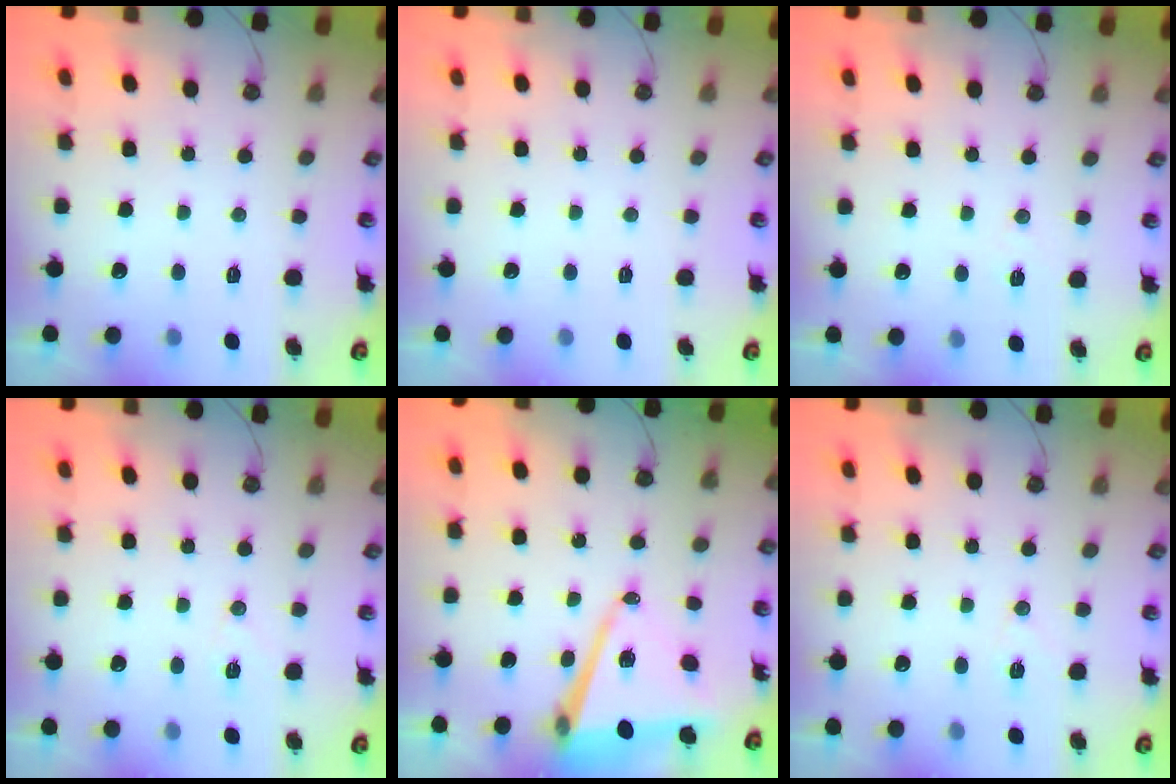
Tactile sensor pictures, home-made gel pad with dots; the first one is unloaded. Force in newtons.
{"total": 0.0}
{"total": 5.0, "press": 3.9, "slide": 3.1}
{"total": 6.1, "press": 4.9, "slide": 3.6}
{"total": 11.2, "press": 10.5, "slide": 4.1}
{"total": 6.1, "press": 4.9, "slide": 3.6}